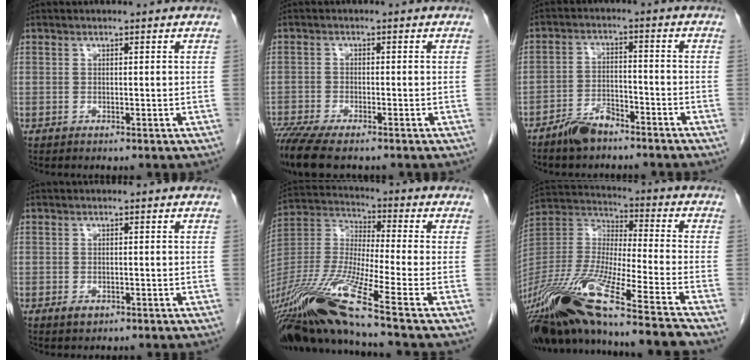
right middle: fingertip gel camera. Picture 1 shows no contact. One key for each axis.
{"total": 8.4, "fx": -6.6, "fy": 1.8, "fz": 4.8, "tx": -0.088, "ty": -0.015, "tz": -0.113}
{"total": 5.4, "fx": -4.6, "fy": 1.9, "fz": 2.2, "tx": -0.047, "ty": -0.002, "tz": -0.082}
{"total": 1.5, "fx": -0.7, "fy": 0.9, "fz": 0.9, "tx": -0.016, "ty": 0.001, "tz": -0.005}
{"total": 18.0, "fx": -12.7, "fy": -1.5, "fz": 12.8, "tx": -0.283, "ty": -0.031, "tz": -0.242}
{"total": 25.3, "fx": -19.7, "fy": -0.4, "fz": 16.0, "tx": -0.334, "ty": -0.047, "tz": -0.360}